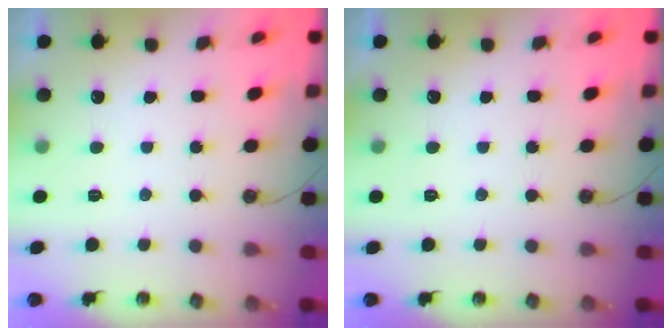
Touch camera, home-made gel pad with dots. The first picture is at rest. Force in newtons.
{"total": 0.0}